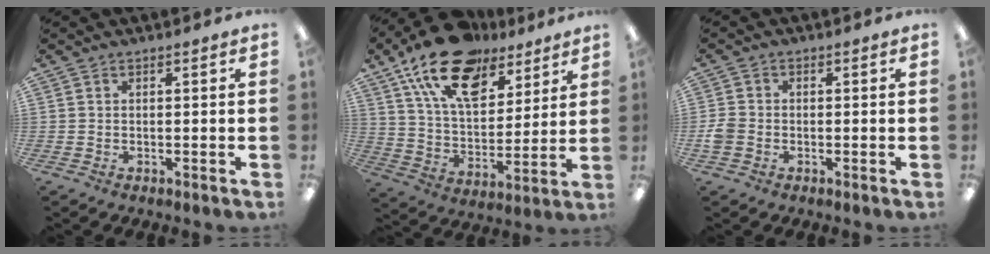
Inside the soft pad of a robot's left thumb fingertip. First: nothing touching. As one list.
[{"total": 20.4, "force": [13.4, 10.6, 11.2], "torque": [-0.199, -0.069, 0.240]}, {"total": 3.4, "force": [-1.1, 2.7, 1.8], "torque": [-0.027, 0.010, -0.018]}]